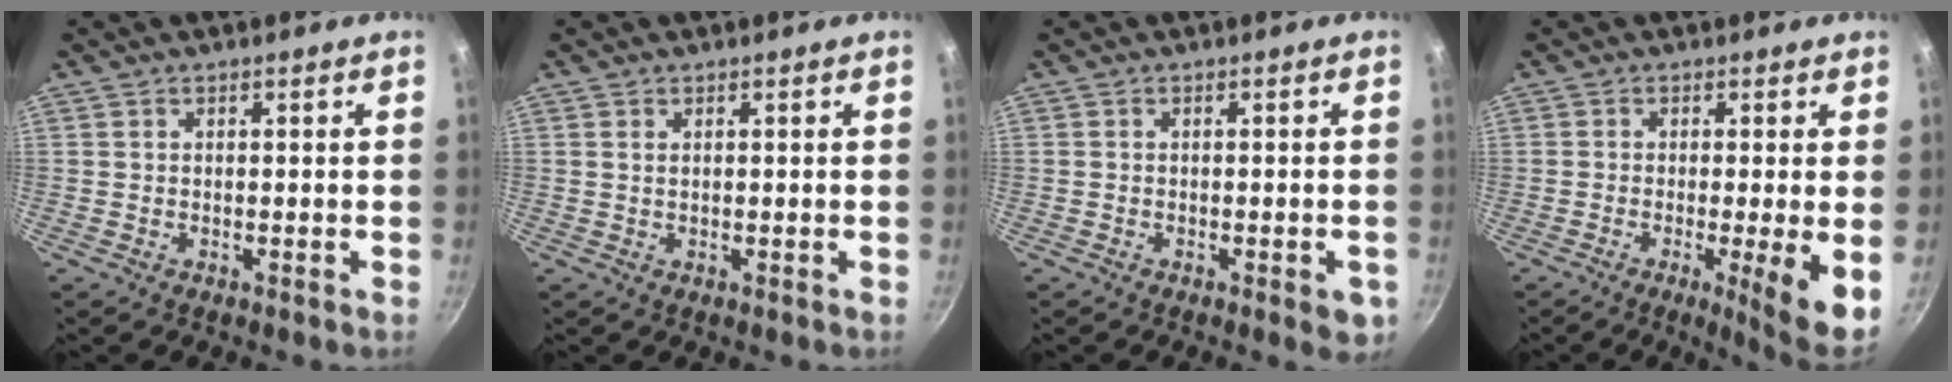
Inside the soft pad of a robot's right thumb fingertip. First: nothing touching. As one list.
[{"total": 0.9, "force": [0.4, 0.5, 0.6], "torque": [-0.012, 0.002, 0.007]}, {"total": 3.7, "force": [-1.5, 1.4, 3.1], "torque": [-0.031, 0.001, -0.020]}, {"total": 7.6, "force": [-1.5, 0.5, 7.4], "torque": [-0.111, -0.010, -0.022]}]